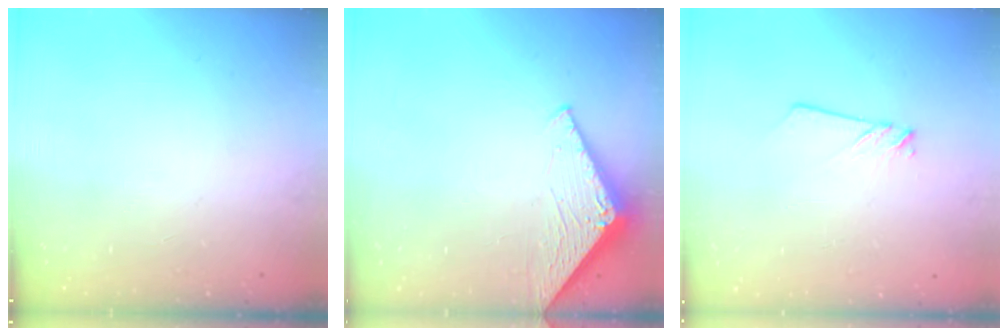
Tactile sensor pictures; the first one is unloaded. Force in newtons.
{"total": 3.1, "press": 3.1, "slide": 0.2}
{"total": 2.0, "press": 2.0, "slide": 0.1}